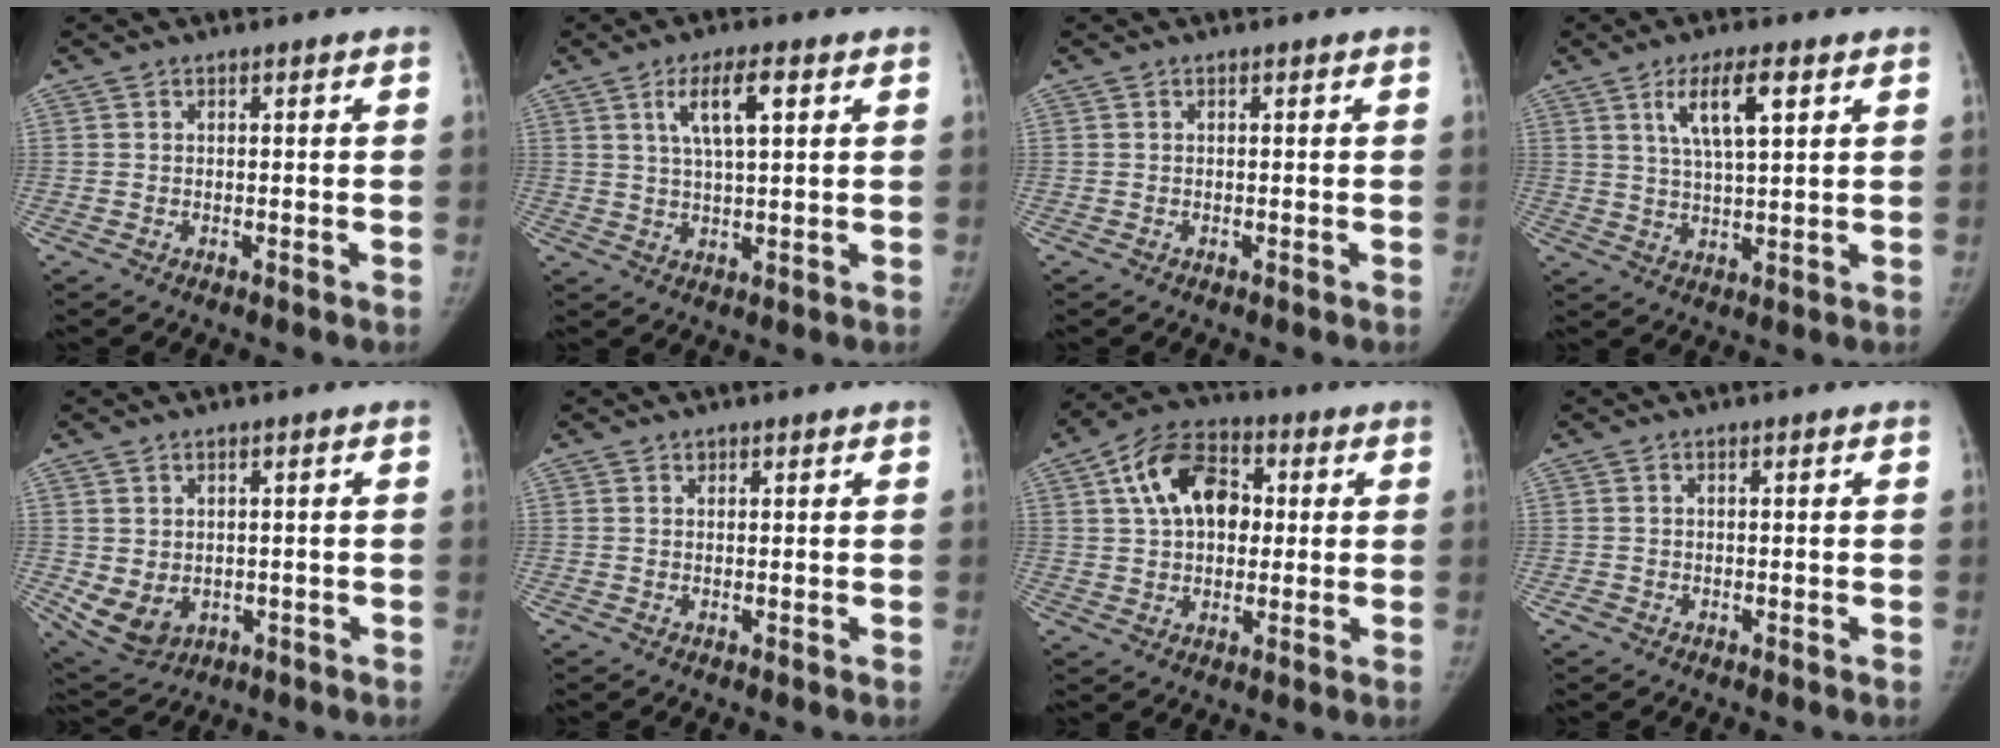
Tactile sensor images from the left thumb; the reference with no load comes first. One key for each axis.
{"total": 7.2, "fx": 3.0, "fy": 2.0, "fz": 6.2, "tx": -0.108, "ty": -0.005, "tz": 0.056}
{"total": 0.0}
{"total": 8.3, "fx": 3.8, "fy": 2.3, "fz": 7.0, "tx": -0.123, "ty": -0.013, "tz": 0.073}
{"total": 6.9, "fx": -0.7, "fy": 5.2, "fz": 4.4, "tx": -0.075, "ty": -0.008, "tz": 0.010}
{"total": 0.7, "fx": 0.6, "fy": 0.4, "fz": 0.0, "tx": 0.003, "ty": -0.005, "tz": 0.007}
{"total": 13.7, "fx": 3.3, "fy": 9.2, "fz": 9.6, "tx": -0.137, "ty": 0.013, "tz": 0.046}
{"total": 0.7, "fx": -0.2, "fy": 0.6, "fz": 0.2, "tx": -0.002, "ty": 0.001, "tz": -0.004}